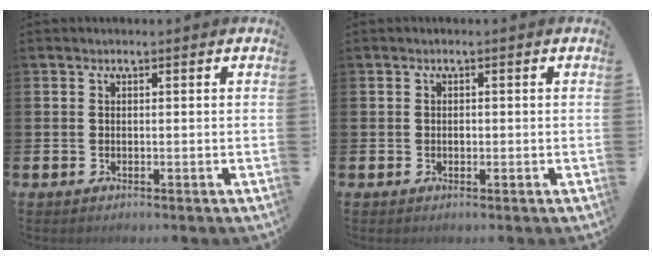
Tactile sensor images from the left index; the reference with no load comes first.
{"total": 0.6, "force": [0.0, 0.5, 0.4], "torque": [-0.007, 0.003, -0.002]}